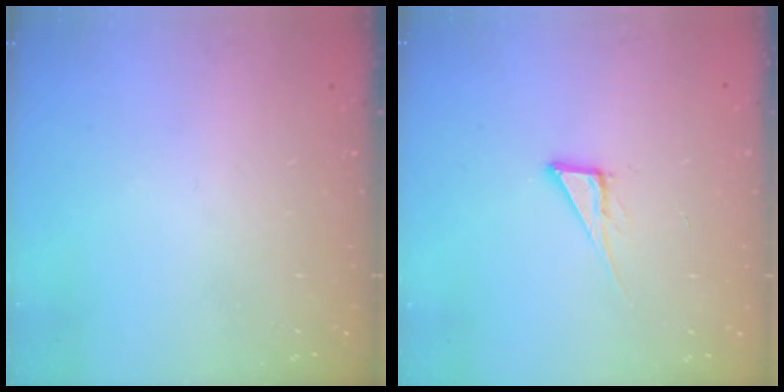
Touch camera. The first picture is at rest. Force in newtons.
{"total": 6.0, "press": 6.0, "slide": 0.4}